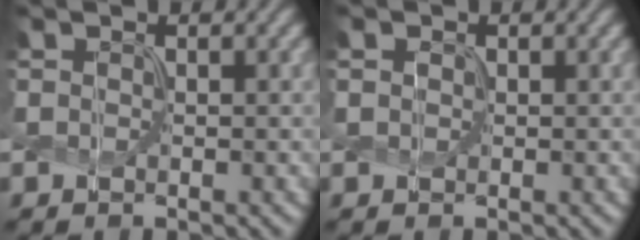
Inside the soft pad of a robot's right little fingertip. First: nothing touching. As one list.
[{"total": 0.6, "force": [0.3, 0.5, 0.1], "torque": [-0.002, 0.002, 0.001]}]